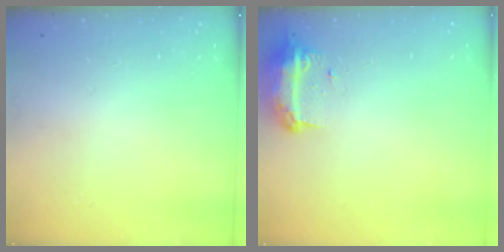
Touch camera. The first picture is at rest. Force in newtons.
{"total": 9.4, "press": 9.4, "slide": 0.7}